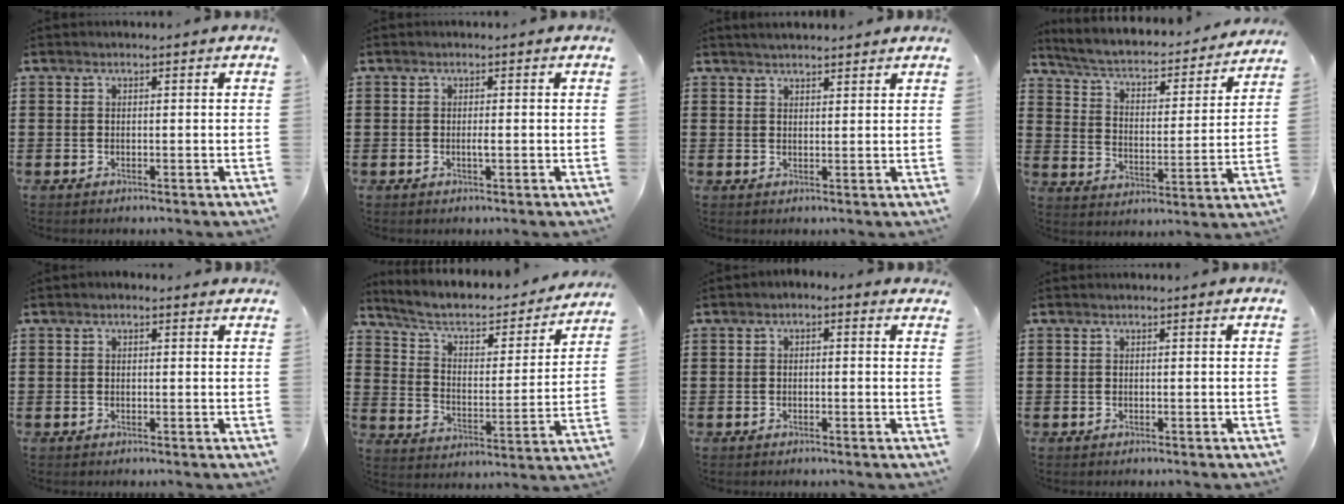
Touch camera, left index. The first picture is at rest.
{"total": 1.1, "force": [-0.1, 0.1, 1.1], "torque": [-0.020, -0.004, -0.001]}
{"total": 2.0, "force": [1.9, 0.3, 0.2], "torque": [-0.008, 0.002, 0.038]}
{"total": 3.7, "force": [3.1, 0.8, 1.9], "torque": [-0.053, -0.029, 0.043]}
{"total": 0.8, "force": [0.3, 0.5, 0.5], "torque": [-0.010, 0.007, 0.004]}
{"total": 5.9, "force": [4.4, 2.4, 3.1], "torque": [-0.081, -0.027, 0.071]}
{"total": 1.0, "force": [-0.7, 0.5, 0.5], "torque": [-0.010, 0.001, -0.015]}
{"total": 0.0}